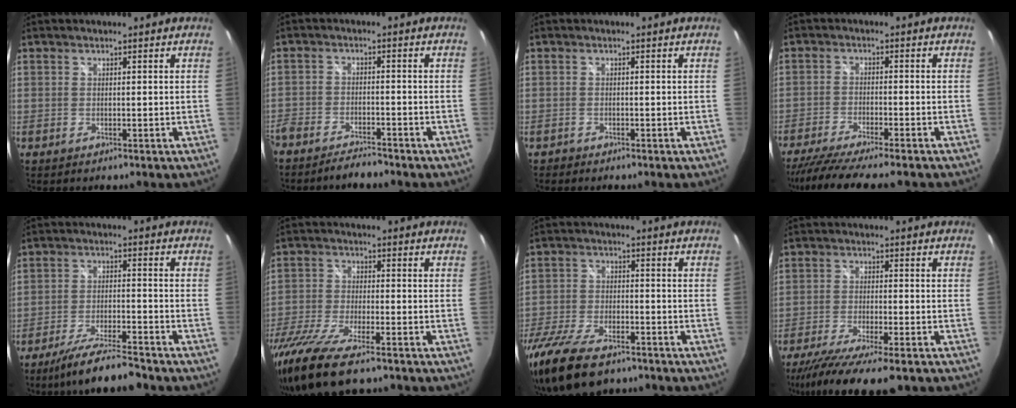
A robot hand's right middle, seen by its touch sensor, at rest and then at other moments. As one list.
[{"total": 7.4, "force": [-6.7, 1.9, 2.7], "torque": [-0.079, -0.013, -0.112]}, {"total": 1.0, "force": [-0.9, 0.4, 0.0], "torque": [-0.006, -0.001, -0.017]}, {"total": 12.3, "force": [-10.7, 0.4, 6.1], "torque": [-0.130, -0.034, -0.175]}, {"total": 10.6, "force": [-9.3, 0.6, 5.1], "torque": [-0.109, -0.016, -0.159]}, {"total": 15.0, "force": [-11.1, 3.4, 9.5], "torque": [-0.212, -0.053, -0.211]}, {"total": 17.1, "force": [-12.3, 7.1, 9.4], "torque": [-0.218, -0.041, -0.221]}, {"total": 13.5, "force": [-10.7, 1.8, 8.0], "torque": [-0.164, -0.049, -0.176]}]